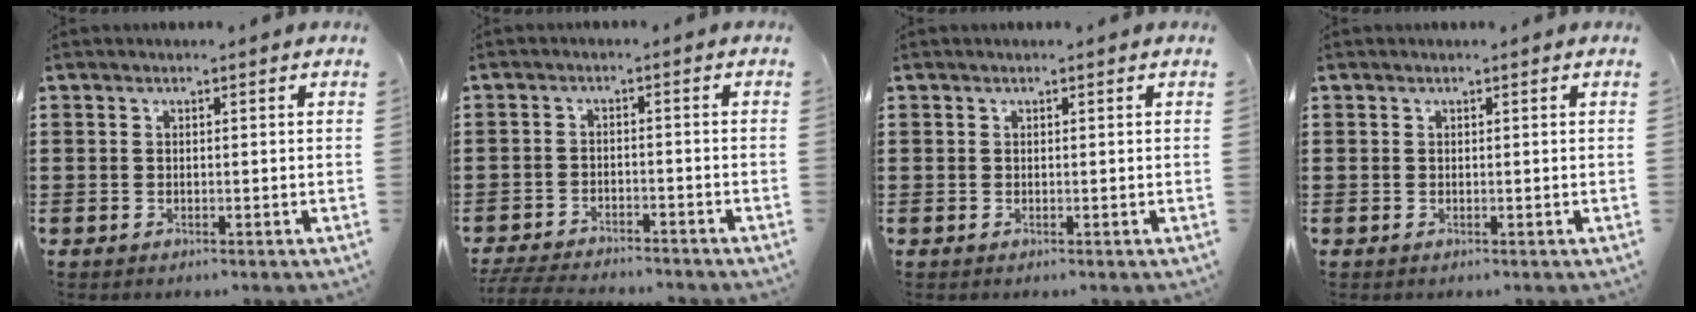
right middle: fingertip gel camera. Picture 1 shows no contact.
{"total": 4.1, "force": [-4.0, 0.4, 0.8], "torque": [-0.027, -0.003, -0.086]}
{"total": 0.0}
{"total": 0.0}